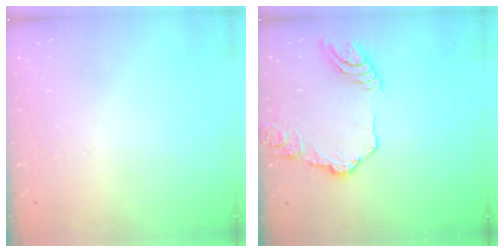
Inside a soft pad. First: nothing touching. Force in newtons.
{"total": 14.6, "press": 14.4, "slide": 1.9}